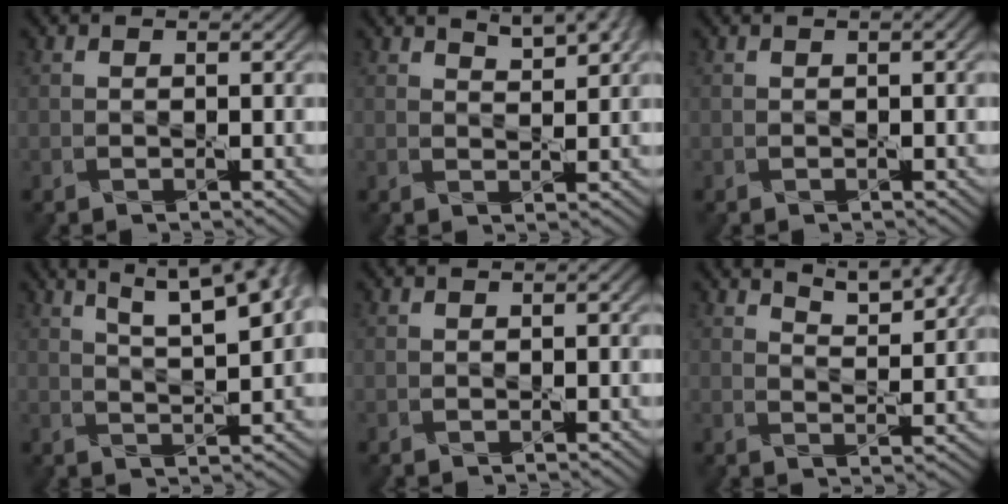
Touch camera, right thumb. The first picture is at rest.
{"total": 5.9, "force": [3.9, 1.8, 4.0], "torque": [-0.060, 0.010, 0.053]}
{"total": 1.3, "force": [0.4, 0.3, 1.1], "torque": [-0.015, 0.006, 0.002]}
{"total": 11.9, "force": [6.8, 3.4, 9.2], "torque": [-0.135, 0.027, 0.088]}
{"total": 0.6, "force": [0.1, 0.3, 0.6], "torque": [-0.006, 0.003, 0.001]}
{"total": 7.5, "force": [5.4, 2.1, 4.7], "torque": [-0.075, 0.000, 0.084]}